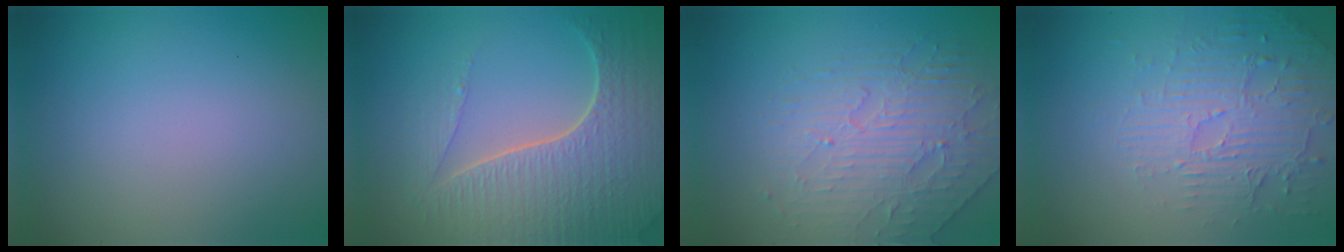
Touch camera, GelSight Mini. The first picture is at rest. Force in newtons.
{"total": 7.6, "press": 5.5, "slide": 5.2}
{"total": 3.3, "press": 2.9, "slide": 1.6}
{"total": 4.8, "press": 3.3, "slide": 3.4}